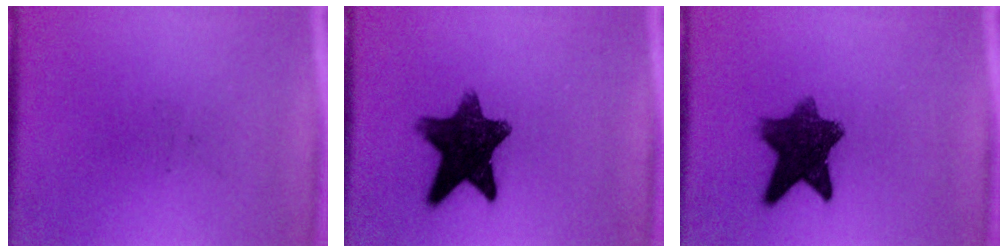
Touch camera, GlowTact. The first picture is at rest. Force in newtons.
{"total": 11.8}
{"total": 9.5}